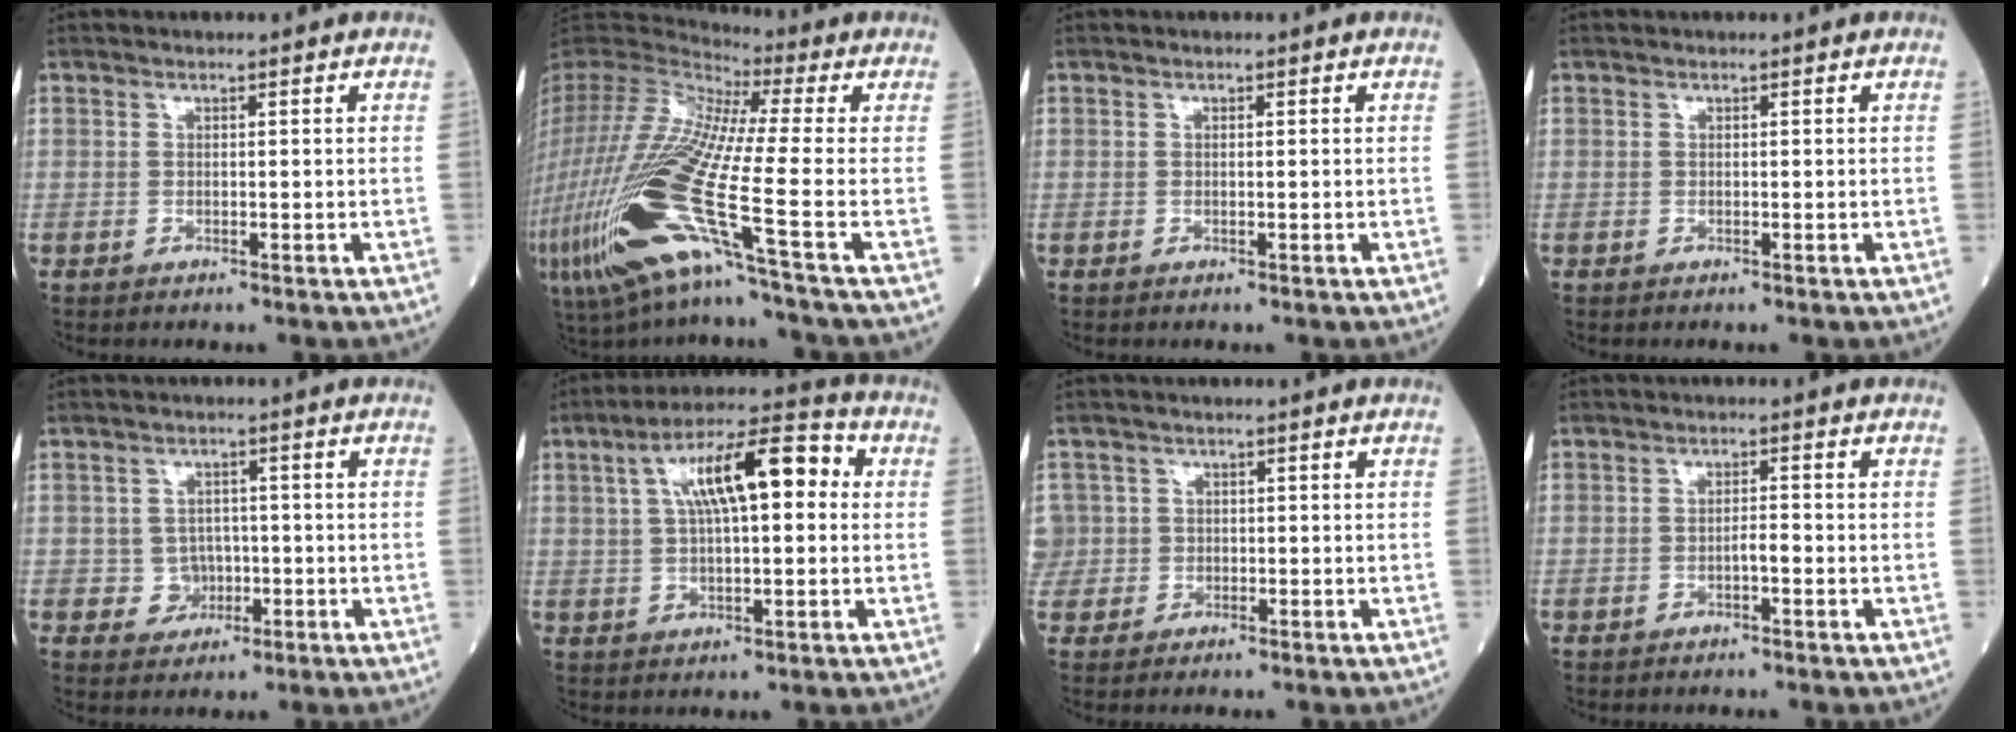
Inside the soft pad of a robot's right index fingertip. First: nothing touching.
{"total": 25.0, "force": [-9.7, 1.3, 23.0], "torque": [-0.546, -0.061, -0.194]}
{"total": 0.0}
{"total": 0.0}
{"total": 3.0, "force": [-0.7, 2.8, 0.6], "torque": [0.000, 0.008, -0.004]}
{"total": 12.8, "force": [3.0, 3.7, 11.9], "torque": [-0.204, 0.043, 0.044]}
{"total": 3.2, "force": [-0.2, 3.2, -0.1], "torque": [0.003, 0.017, -0.003]}
{"total": 1.4, "force": [-0.7, 0.2, 1.3], "torque": [-0.020, 0.002, -0.013]}